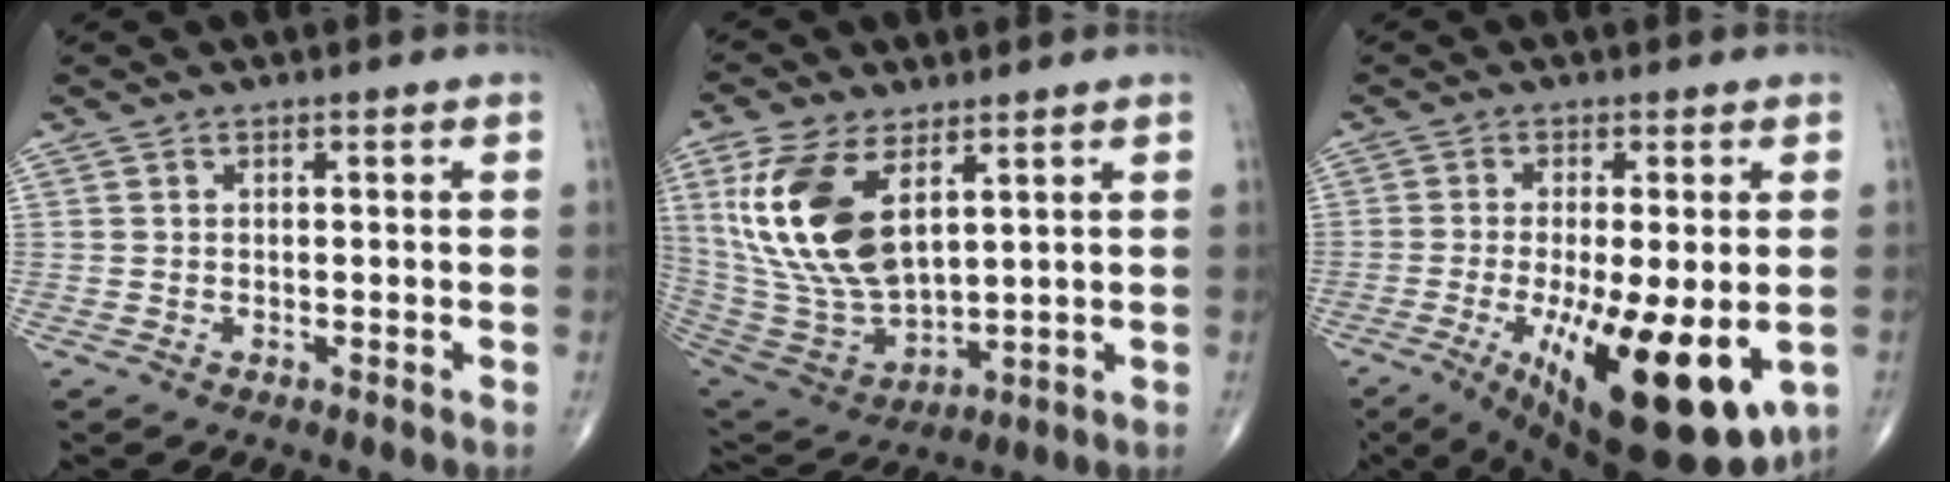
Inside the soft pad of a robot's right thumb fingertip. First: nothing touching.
{"total": 18.2, "force": [6.6, 9.2, 14.3], "torque": [-0.283, -0.027, 0.141]}
{"total": 20.1, "force": [-5.7, 6.5, 18.2], "torque": [-0.257, -0.030, -0.064]}